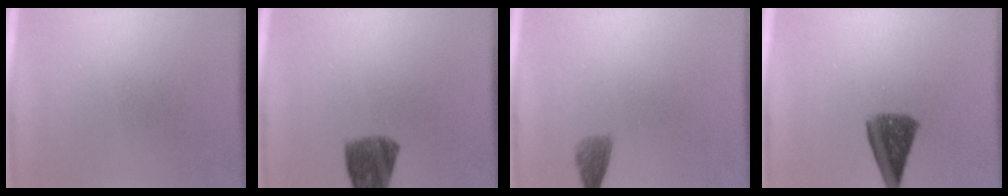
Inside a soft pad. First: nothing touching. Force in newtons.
{"total": 8.1}
{"total": 2.2}
{"total": 8.1}